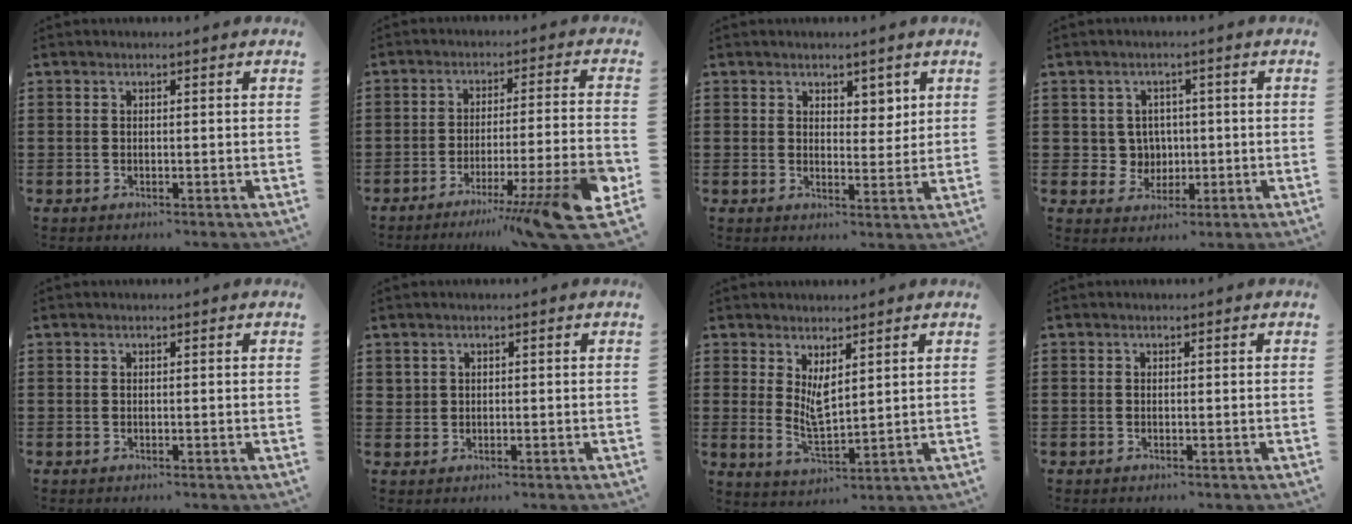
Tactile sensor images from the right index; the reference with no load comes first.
{"total": 11.8, "force": [-7.2, 0.1, 9.3], "torque": [-0.127, 0.004, -0.122]}
{"total": 3.4, "force": [2.4, 2.1, 0.9], "torque": [-0.011, 0.002, 0.041]}
{"total": 3.7, "force": [0.2, 3.6, 0.8], "torque": [-0.035, 0.013, 0.001]}
{"total": 0.0}
{"total": 1.1, "force": [0.7, 0.8, 0.1], "torque": [-0.004, 0.003, 0.014]}
{"total": 4.6, "force": [1.6, 1.9, 3.9], "torque": [-0.077, -0.009, 0.027]}
{"total": 0.0}